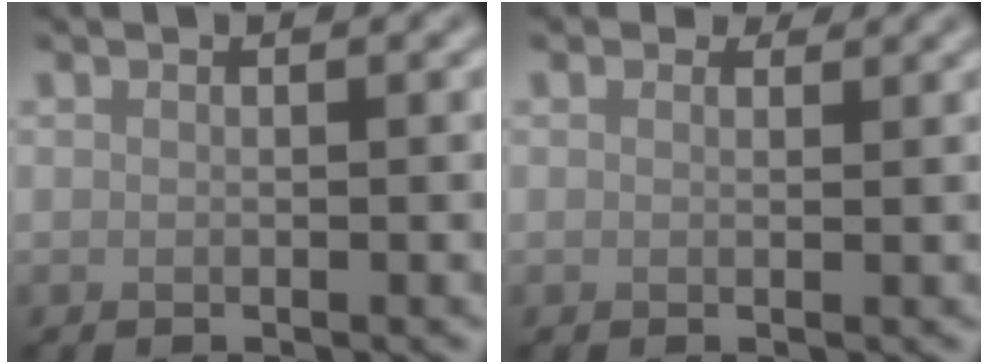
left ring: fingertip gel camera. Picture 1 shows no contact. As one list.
[{"total": 1.2, "force": [1.0, 0.7, 0.4], "torque": [-0.007, -0.005, 0.007]}]